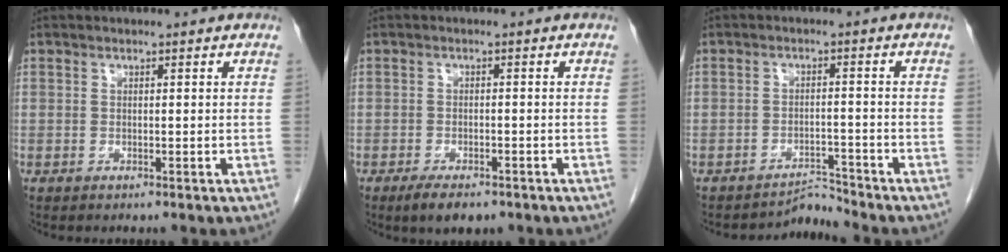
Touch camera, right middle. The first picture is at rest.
{"total": 4.3, "force": [-3.0, 1.5, 2.6], "torque": [-0.044, -0.005, -0.043]}
{"total": 3.0, "force": [-2.8, -0.5, -1.1], "torque": [0.028, 0.000, -0.041]}